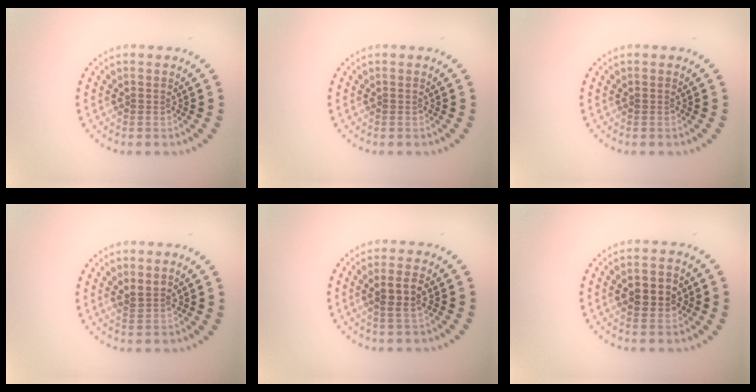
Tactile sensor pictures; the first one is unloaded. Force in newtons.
{"total": 0.0}
{"total": 0.0}
{"total": 1.4, "press": 1.2, "slide": 0.7}
{"total": 2.4, "press": 2.1, "slide": 1.0}
{"total": 2.9, "press": 2.9, "slide": 0.1}